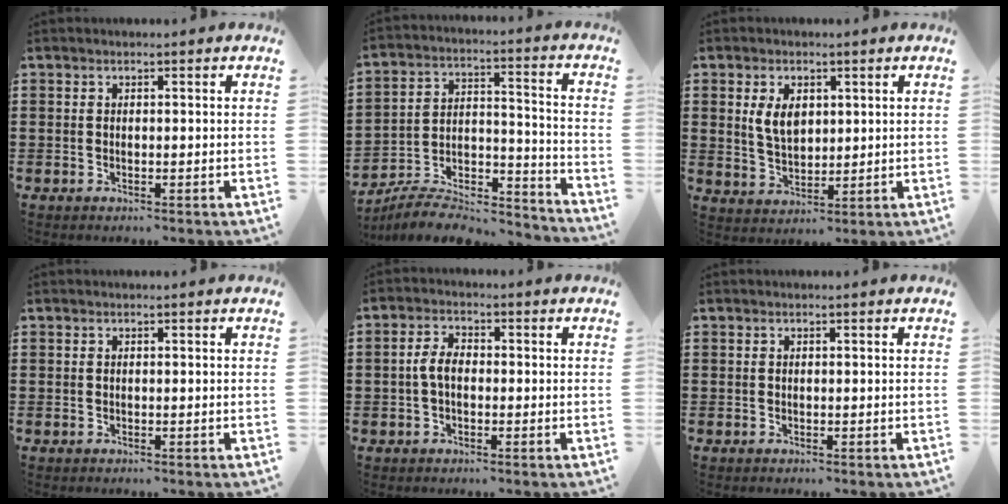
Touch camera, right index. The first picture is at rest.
{"total": 7.4, "force": [-6.8, 2.2, 2.0], "torque": [-0.035, 0.011, -0.132]}
{"total": 5.0, "force": [1.5, 3.1, 3.7], "torque": [-0.072, 0.008, 0.025]}
{"total": 0.0}
{"total": 3.6, "force": [-0.4, 2.0, 3.0], "torque": [-0.071, 0.001, -0.013]}
{"total": 0.0}